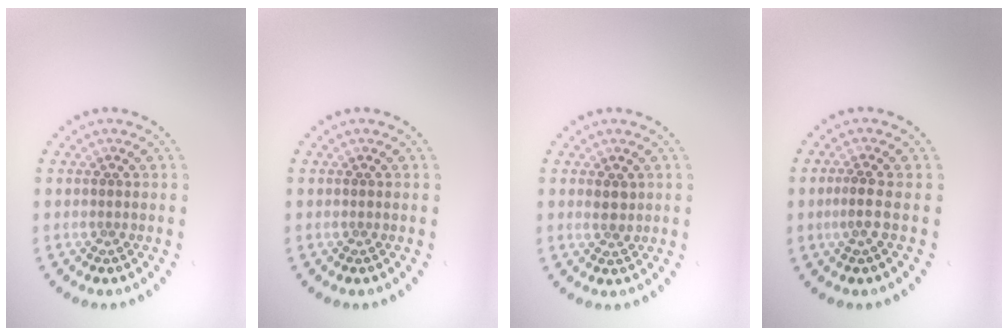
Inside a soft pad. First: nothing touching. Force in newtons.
{"total": 0.0}
{"total": 1.4, "press": 1.3, "slide": 0.5}
{"total": 1.4, "press": 0.9, "slide": 1.0}